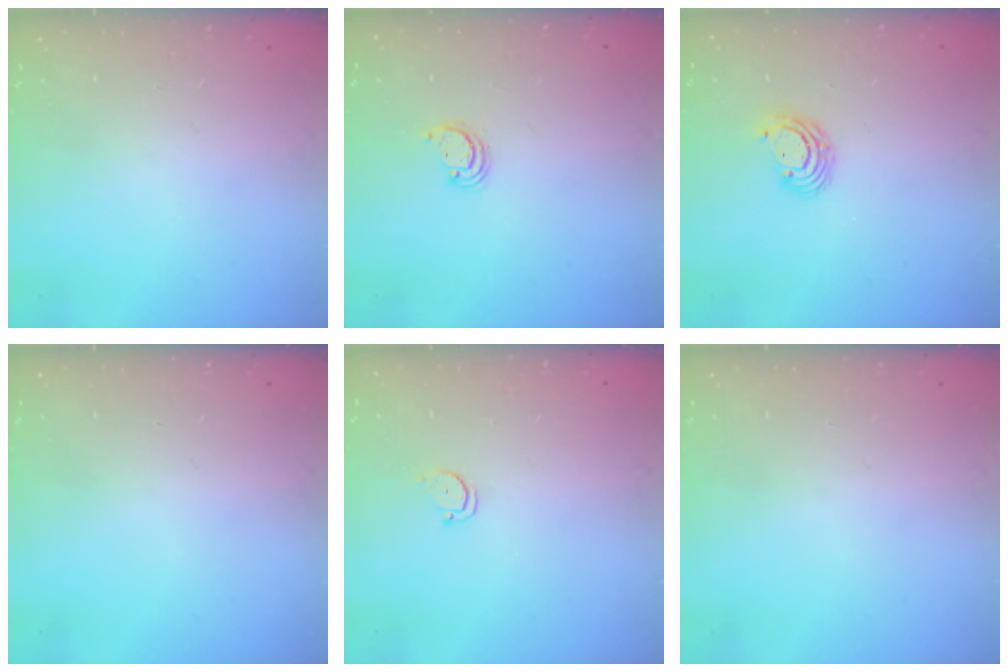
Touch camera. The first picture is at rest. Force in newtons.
{"total": 2.6, "press": 2.6, "slide": 0.2}
{"total": 5.3, "press": 5.3, "slide": 0.2}
{"total": 0.0}
{"total": 2.0, "press": 2.0, "slide": 0.2}
{"total": 0.0}